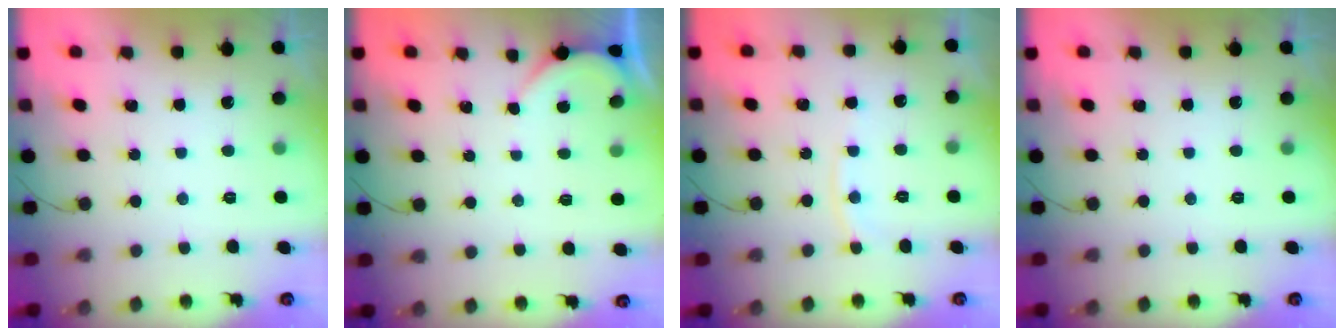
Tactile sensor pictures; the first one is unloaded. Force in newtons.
{"total": 1.9, "press": 1.9, "slide": 0.2}
{"total": 5.7, "press": 5.7, "slide": 0.5}
{"total": 0.0}